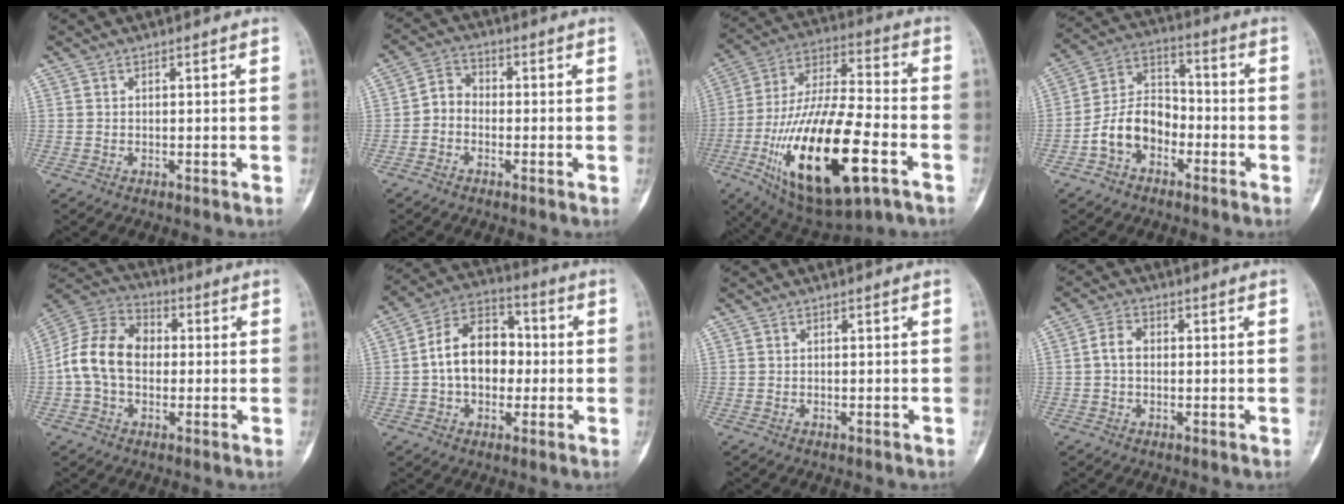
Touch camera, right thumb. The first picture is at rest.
{"total": 4.2, "force": [-1.3, 3.4, 2.1], "torque": [-0.015, 0.017, -0.040]}
{"total": 27.5, "force": [-9.8, 10.2, 23.6], "torque": [-0.483, 0.023, -0.157]}
{"total": 10.7, "force": [-4.2, 7.5, 6.3], "torque": [-0.099, 0.050, -0.086]}
{"total": 13.4, "force": [-0.5, 9.7, 9.2], "torque": [-0.162, 0.039, -0.019]}
{"total": 13.5, "force": [-0.4, 9.6, 9.5], "torque": [-0.124, 0.035, -0.016]}
{"total": 0.0}
{"total": 3.6, "force": [-0.1, 2.6, 2.5], "torque": [-0.040, 0.013, -0.008]}